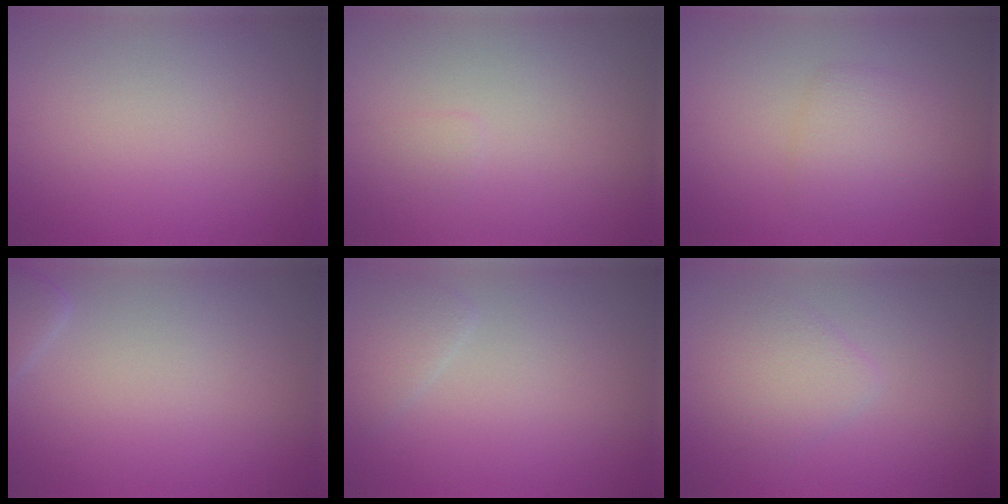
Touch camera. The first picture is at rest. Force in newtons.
{"total": 0.5, "press": 0.5, "slide": 0.0}
{"total": 2.4, "press": 2.4, "slide": 0.1}
{"total": 1.6, "press": 1.6, "slide": 0.2}
{"total": 1.6, "press": 1.6, "slide": 0.2}
{"total": 2.5, "press": 2.5, "slide": 0.2}